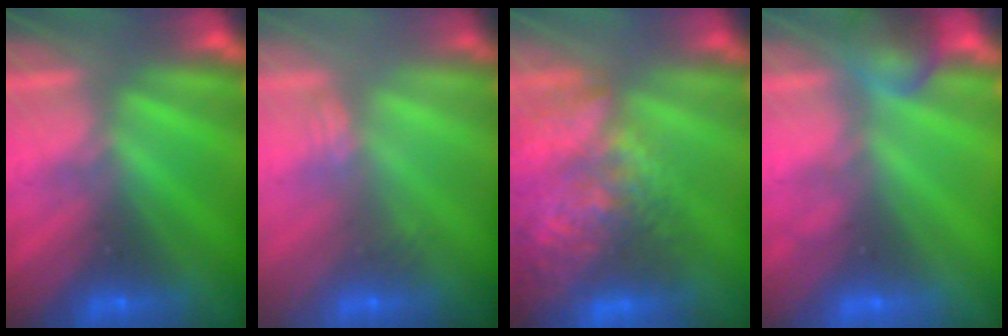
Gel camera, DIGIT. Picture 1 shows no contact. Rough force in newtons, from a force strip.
{"total": 2.4}
{"total": 7.6}
{"total": 2.5}